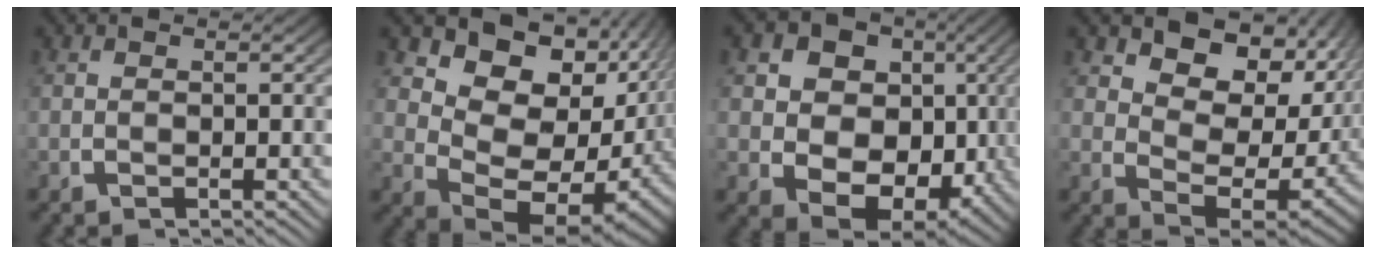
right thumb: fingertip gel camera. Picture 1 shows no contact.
{"total": 14.3, "force": [0.4, 9.8, 10.4], "torque": [-0.173, -0.026, 0.007]}
{"total": 14.1, "force": [-0.3, 11.3, 8.5], "torque": [-0.184, -0.052, 0.002]}
{"total": 10.3, "force": [2.7, 6.7, 7.4], "torque": [-0.116, -0.005, 0.031]}